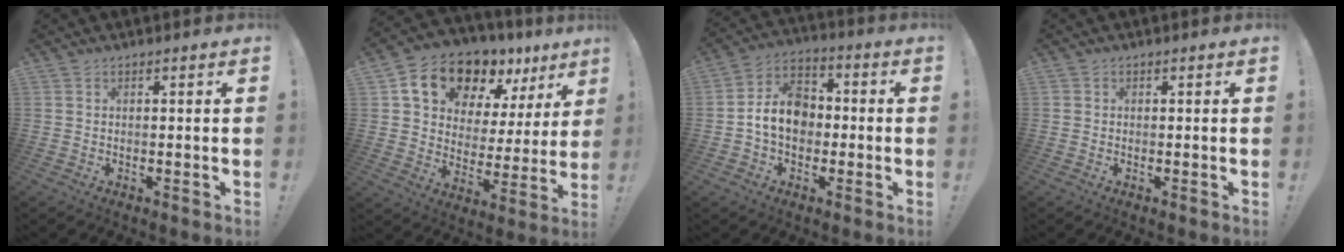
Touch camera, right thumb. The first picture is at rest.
{"total": 16.4, "force": [12.1, 8.6, 6.9], "torque": [-0.118, -0.082, 0.220]}
{"total": 11.5, "force": [-1.1, 8.9, 7.2], "torque": [-0.123, 0.022, -0.012]}
{"total": 0.7, "force": [0.2, 0.7, 0.1], "torque": [-0.008, 0.005, 0.005]}